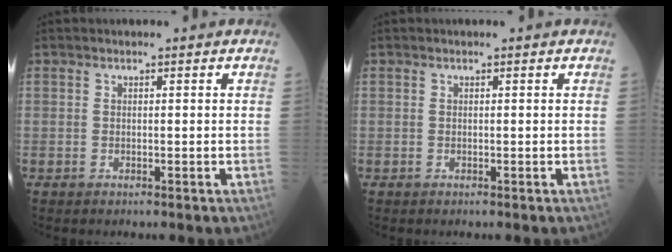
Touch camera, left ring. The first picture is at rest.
{"total": 0.0}